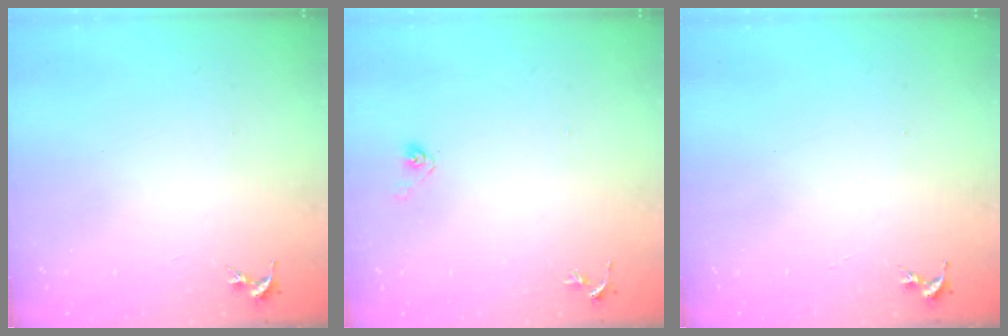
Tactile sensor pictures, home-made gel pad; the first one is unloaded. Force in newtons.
{"total": 3.5, "press": 3.2, "slide": 1.5}
{"total": 0.0}